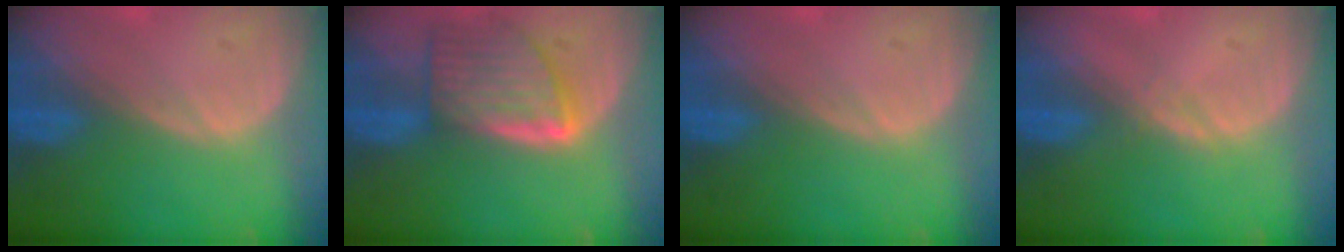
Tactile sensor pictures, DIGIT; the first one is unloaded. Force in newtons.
{"total": 8.1, "press": 7.3, "slide": 3.4}
{"total": 0.0}
{"total": 0.6, "press": 0.6, "slide": 0.1}